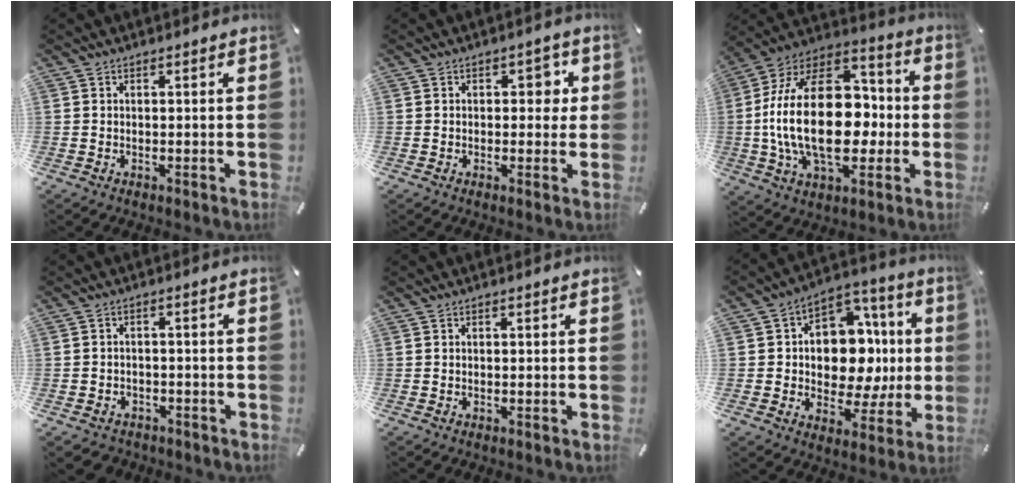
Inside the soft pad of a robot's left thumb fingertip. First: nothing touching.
{"total": 3.8, "force": [0.6, 2.6, 2.7], "torque": [-0.017, -0.004, -0.003]}
{"total": 28.5, "force": [-2.0, 18.0, 21.9], "torque": [-0.417, 0.003, -0.029]}
{"total": 2.9, "force": [-2.0, 2.0, 0.6], "torque": [-0.017, 0.008, -0.043]}
{"total": 0.0}
{"total": 14.0, "force": [0.1, 11.2, 8.4], "torque": [-0.103, -0.016, 0.012]}